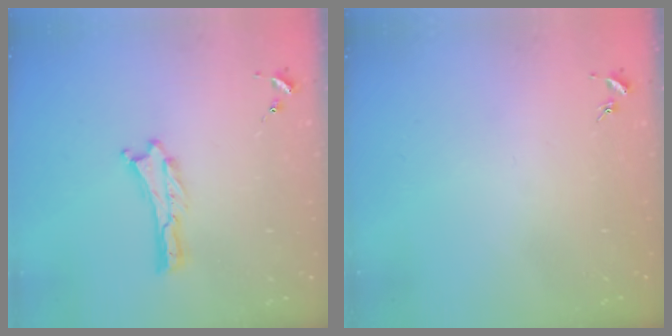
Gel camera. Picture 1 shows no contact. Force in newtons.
{"total": 0.0}